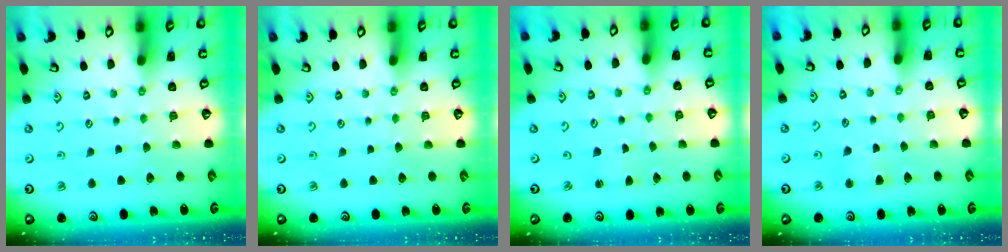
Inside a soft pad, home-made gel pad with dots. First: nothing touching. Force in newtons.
{"total": 0.0}
{"total": 1.5, "press": 1.5, "slide": 0.1}
{"total": 2.5, "press": 2.5, "slide": 0.5}